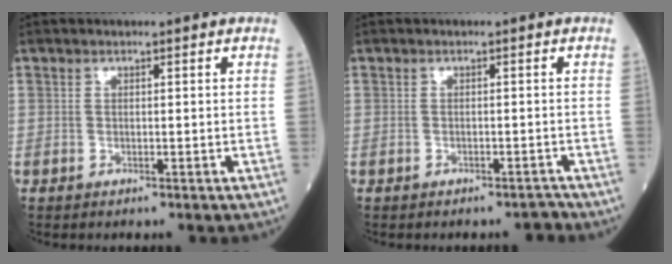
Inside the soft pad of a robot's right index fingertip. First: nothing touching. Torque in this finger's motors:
{"motor_torque": [-0.02, 0.02, 0.00, 0.00]}